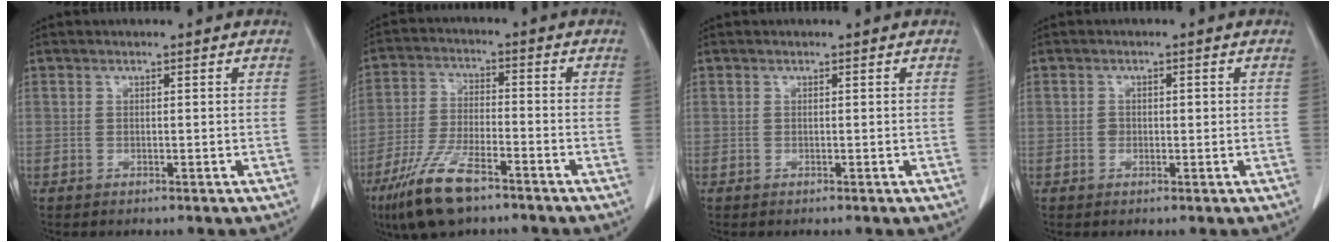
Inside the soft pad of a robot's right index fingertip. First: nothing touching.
{"total": 11.0, "force": [-7.4, 2.6, 7.7], "torque": [-0.161, -0.021, -0.135]}
{"total": 0.0}
{"total": 1.6, "force": [0.0, 1.2, 1.0], "torque": [-0.018, 0.006, 0.001]}